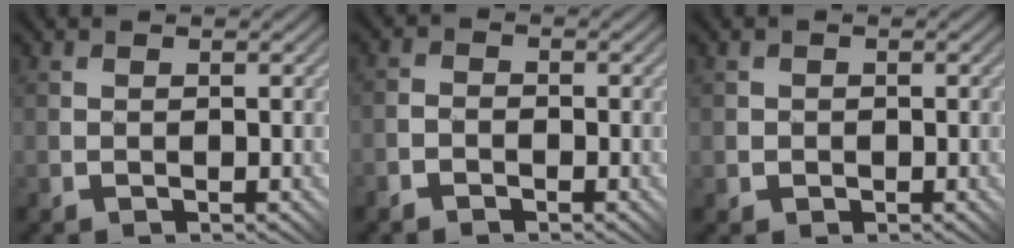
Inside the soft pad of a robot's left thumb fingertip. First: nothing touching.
{"total": 2.0, "force": [-1.4, 1.1, 0.8], "torque": [-0.011, 0.005, -0.034]}
{"total": 1.5, "force": [0.1, 1.5, -0.1], "torque": [0.010, 0.008, -0.007]}